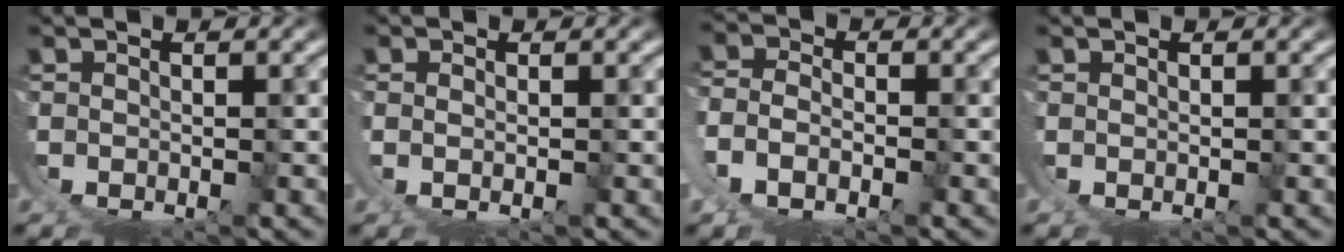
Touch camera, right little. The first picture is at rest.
{"total": 1.3, "force": [0.9, -0.7, 0.7], "torque": [-0.015, -0.003, 0.019]}
{"total": 4.6, "force": [1.5, 3.4, 2.6], "torque": [-0.073, -0.008, 0.022]}
{"total": 0.6, "force": [0.5, -0.4, 0.0], "torque": [0.002, 0.001, 0.008]}